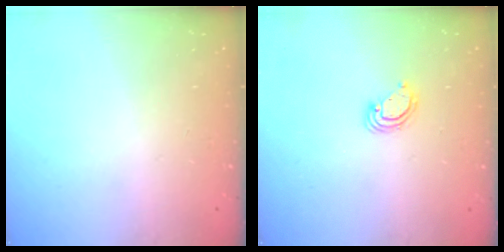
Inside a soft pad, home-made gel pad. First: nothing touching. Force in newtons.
{"total": 3.8, "press": 3.8, "slide": 0.1}